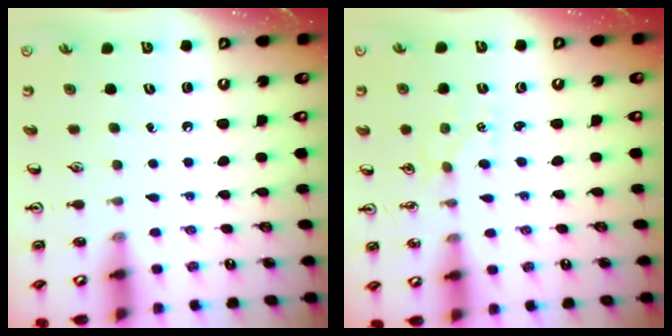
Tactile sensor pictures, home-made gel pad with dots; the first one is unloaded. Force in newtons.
{"total": 2.3, "press": 2.3, "slide": 0.3}